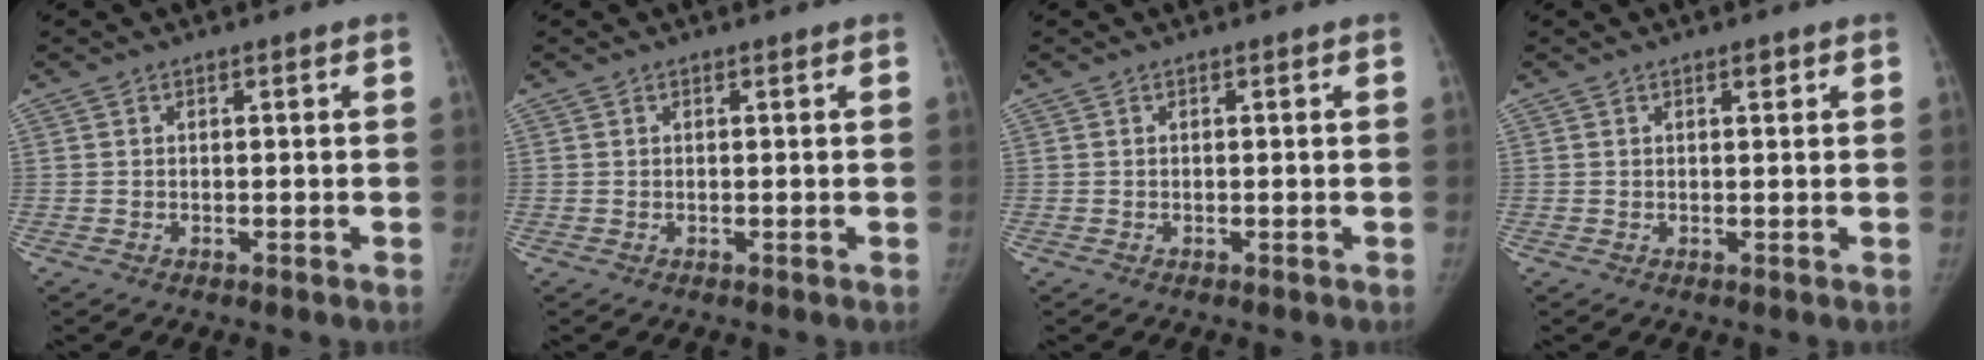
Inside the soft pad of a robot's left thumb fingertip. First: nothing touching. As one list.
[{"total": 0.0}, {"total": 0.0}, {"total": 1.0, "force": [0.6, 0.5, 0.6], "torque": [-0.001, 0.000, 0.007]}]